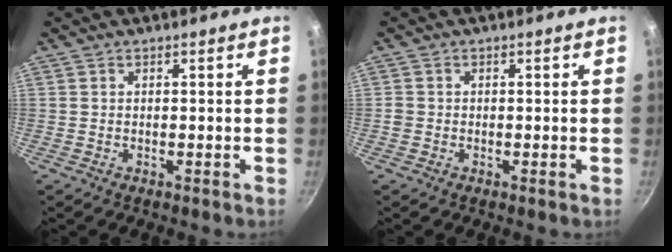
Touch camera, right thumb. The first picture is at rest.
{"total": 1.1, "force": [-0.3, 1.0, 0.4], "torque": [-0.007, 0.002, -0.008]}